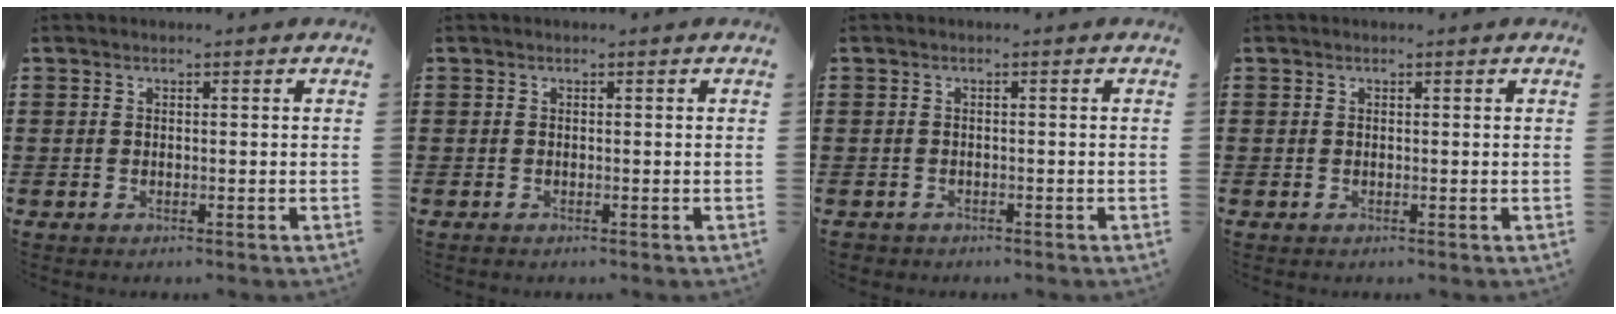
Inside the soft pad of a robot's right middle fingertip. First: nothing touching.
{"total": 0.0}
{"total": 0.9, "force": [-0.8, 0.3, -0.1], "torque": [-0.002, -0.001, -0.017]}
{"total": 0.0}